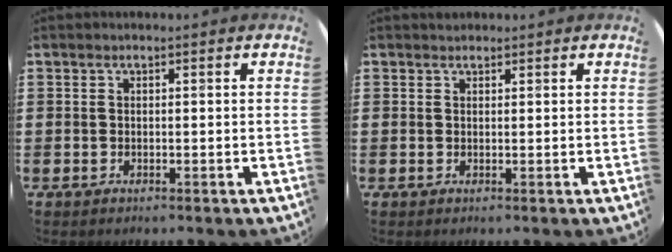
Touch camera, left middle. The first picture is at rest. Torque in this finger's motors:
{"motor_torque": [0.24, -0.21, -0.01, 0.00]}